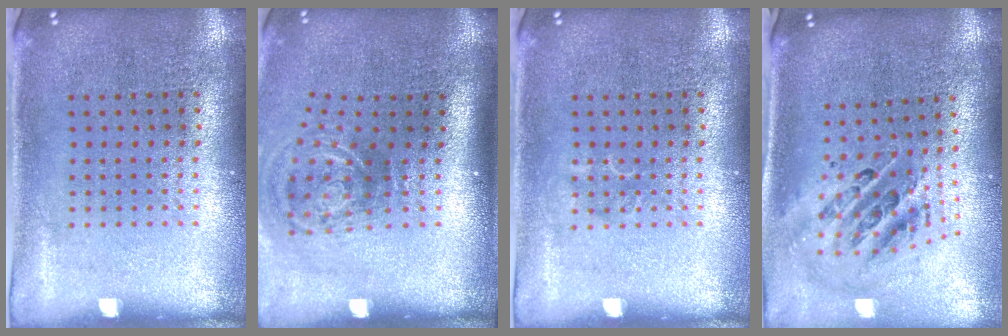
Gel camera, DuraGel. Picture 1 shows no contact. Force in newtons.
{"total": 2.1, "press": 1.2, "slide": 1.7}
{"total": 0.7, "press": 0.7, "slide": 0.2}
{"total": 1.6, "press": 1.3, "slide": 0.8}